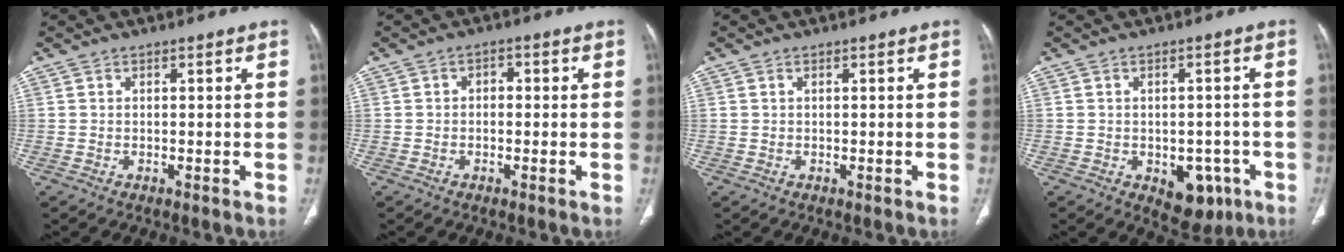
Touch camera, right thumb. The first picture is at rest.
{"total": 2.0, "force": [0.0, 1.4, 1.4], "torque": [-0.011, 0.008, -0.007]}
{"total": 0.0}
{"total": 7.9, "force": [-3.1, 5.1, 5.1], "torque": [-0.028, 0.011, -0.029]}